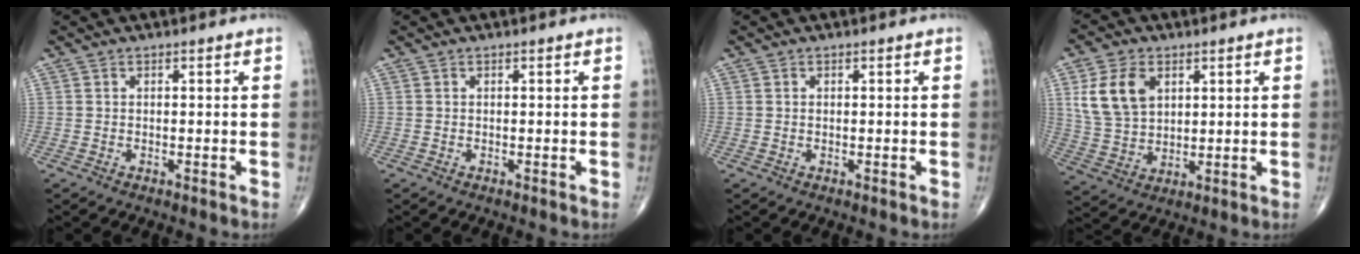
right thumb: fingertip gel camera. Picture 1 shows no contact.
{"total": 0.0}
{"total": 0.0}
{"total": 10.7, "force": [3.7, 7.2, 6.9], "torque": [-0.122, -0.010, 0.080]}